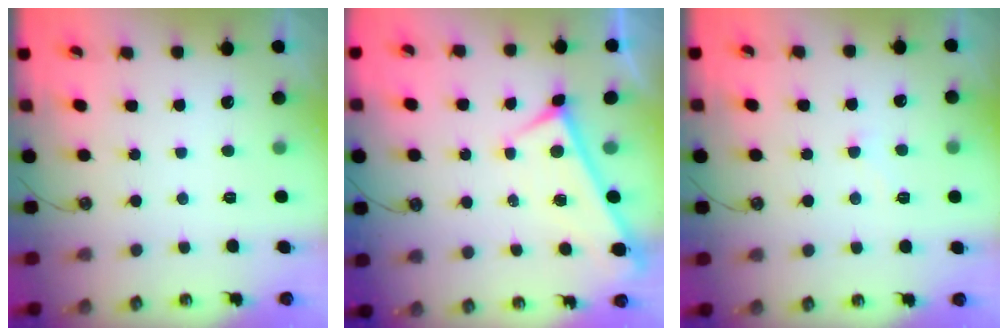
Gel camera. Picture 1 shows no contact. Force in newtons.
{"total": 0.0}
{"total": 3.8, "press": 3.8, "slide": 0.4}